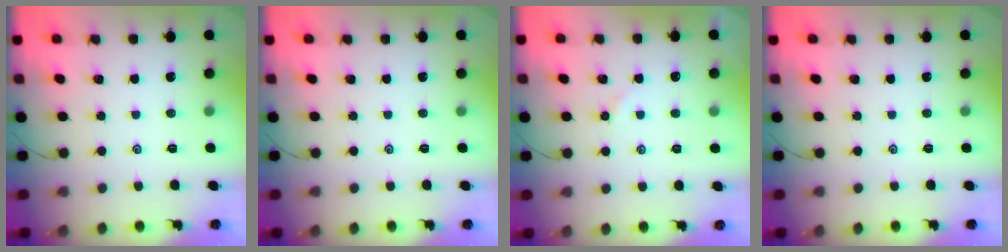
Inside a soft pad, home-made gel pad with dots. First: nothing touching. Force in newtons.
{"total": 0.0}
{"total": 2.2, "press": 2.2, "slide": 0.3}
{"total": 0.0}